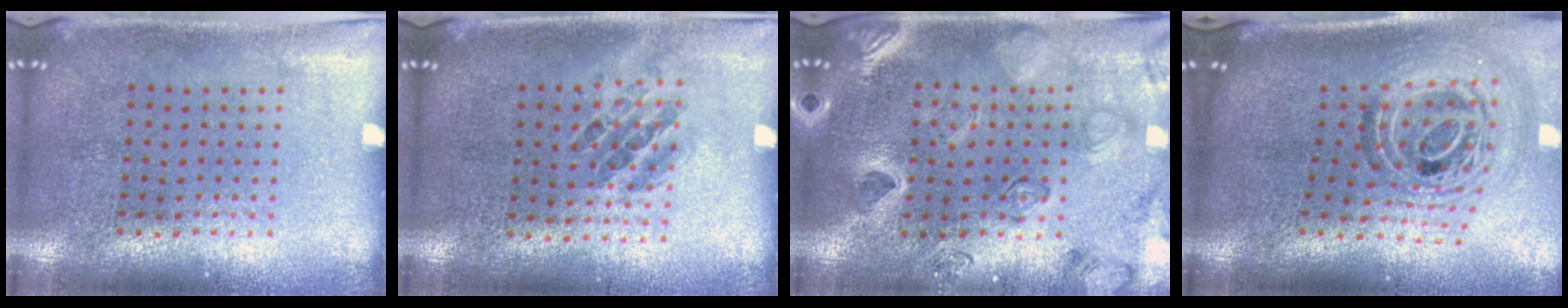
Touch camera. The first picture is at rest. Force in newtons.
{"total": 1.0, "press": 0.8, "slide": 0.5}
{"total": 2.5, "press": 2.4, "slide": 0.6}
{"total": 2.1, "press": 1.6, "slide": 1.3}